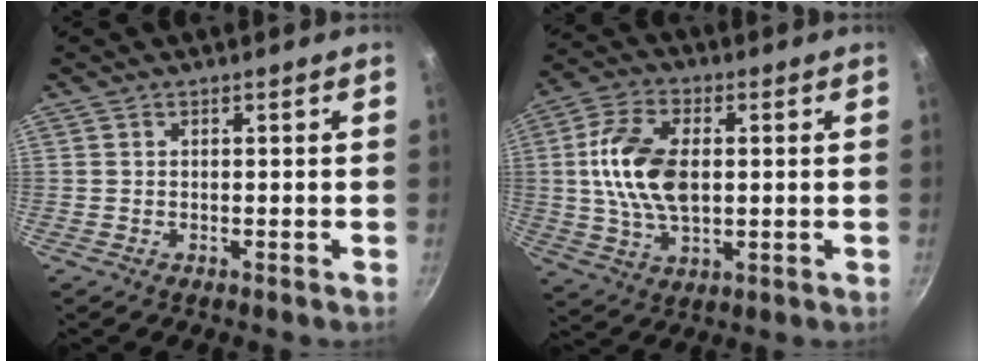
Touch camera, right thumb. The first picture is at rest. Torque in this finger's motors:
{"motor_torque": [1.59, 1.87, 1.66, -0.34, 0.17]}